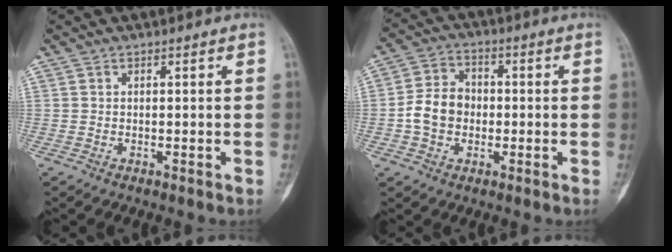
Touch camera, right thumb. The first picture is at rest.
{"total": 8.2, "force": [-1.1, 6.6, 4.8], "torque": [-0.073, 0.023, -0.030]}